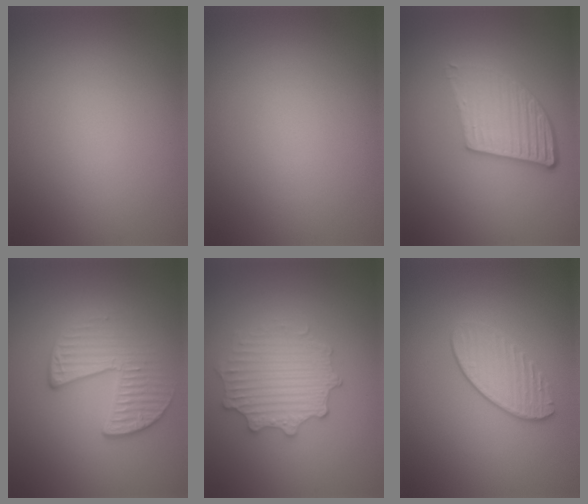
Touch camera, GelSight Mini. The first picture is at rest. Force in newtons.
{"total": 0.0}
{"total": 5.0, "press": 3.6, "slide": 3.5}
{"total": 3.4, "press": 2.9, "slide": 1.8}
{"total": 3.5, "press": 3.2, "slide": 1.5}
{"total": 2.2, "press": 1.8, "slide": 1.2}